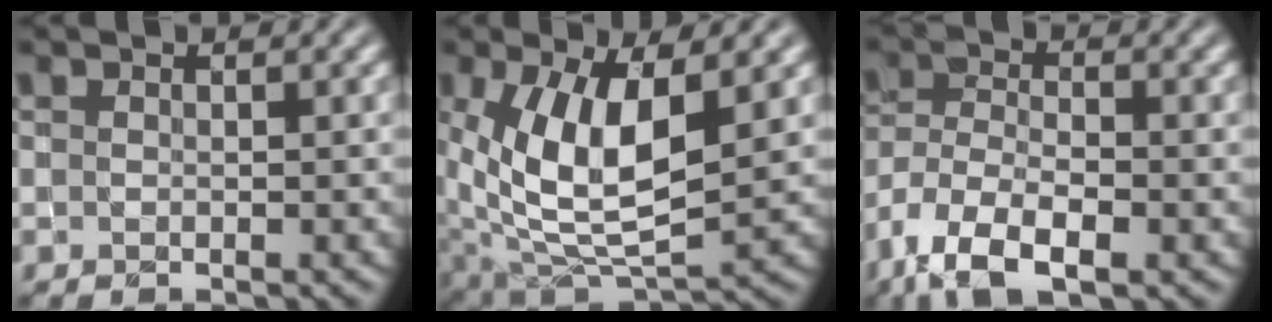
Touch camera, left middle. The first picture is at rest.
{"total": 9.5, "force": [1.7, 4.7, 8.1], "torque": [-0.169, -0.016, 0.038]}
{"total": 7.6, "force": [-4.4, 3.2, 5.2], "torque": [-0.104, -0.006, -0.088]}